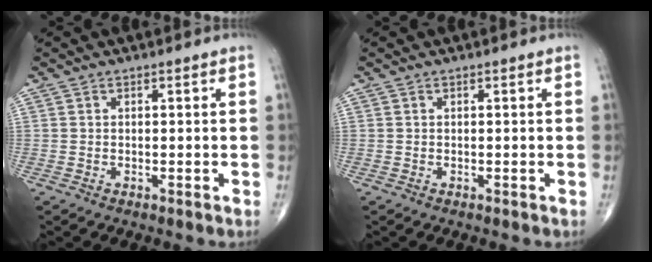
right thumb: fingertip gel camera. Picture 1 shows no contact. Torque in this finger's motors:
{"motor_torque": [0.02, -0.02, 0.14, 0.02, -0.01]}